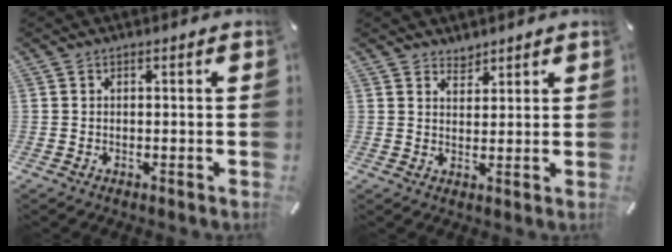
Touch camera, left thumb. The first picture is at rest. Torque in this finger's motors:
{"motor_torque": [0.48, 0.29, 0.04, -0.32, 0.04]}